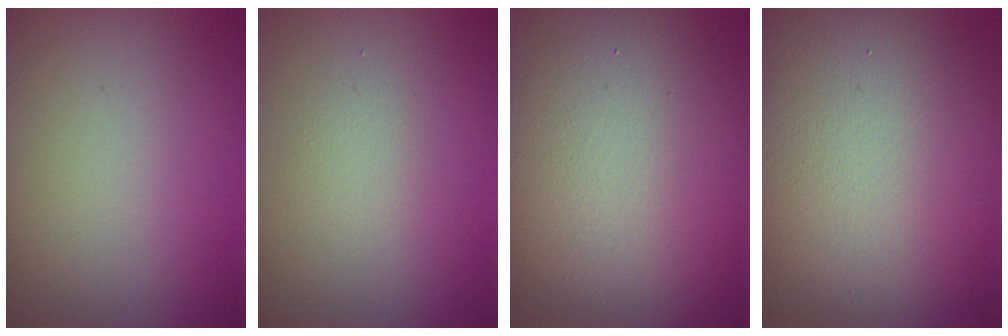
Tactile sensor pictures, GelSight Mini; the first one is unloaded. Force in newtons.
{"total": 1.1, "press": 1.1, "slide": 0.1}
{"total": 14.2, "press": 14.2, "slide": 1.0}
{"total": 13.5, "press": 13.5, "slide": 1.3}